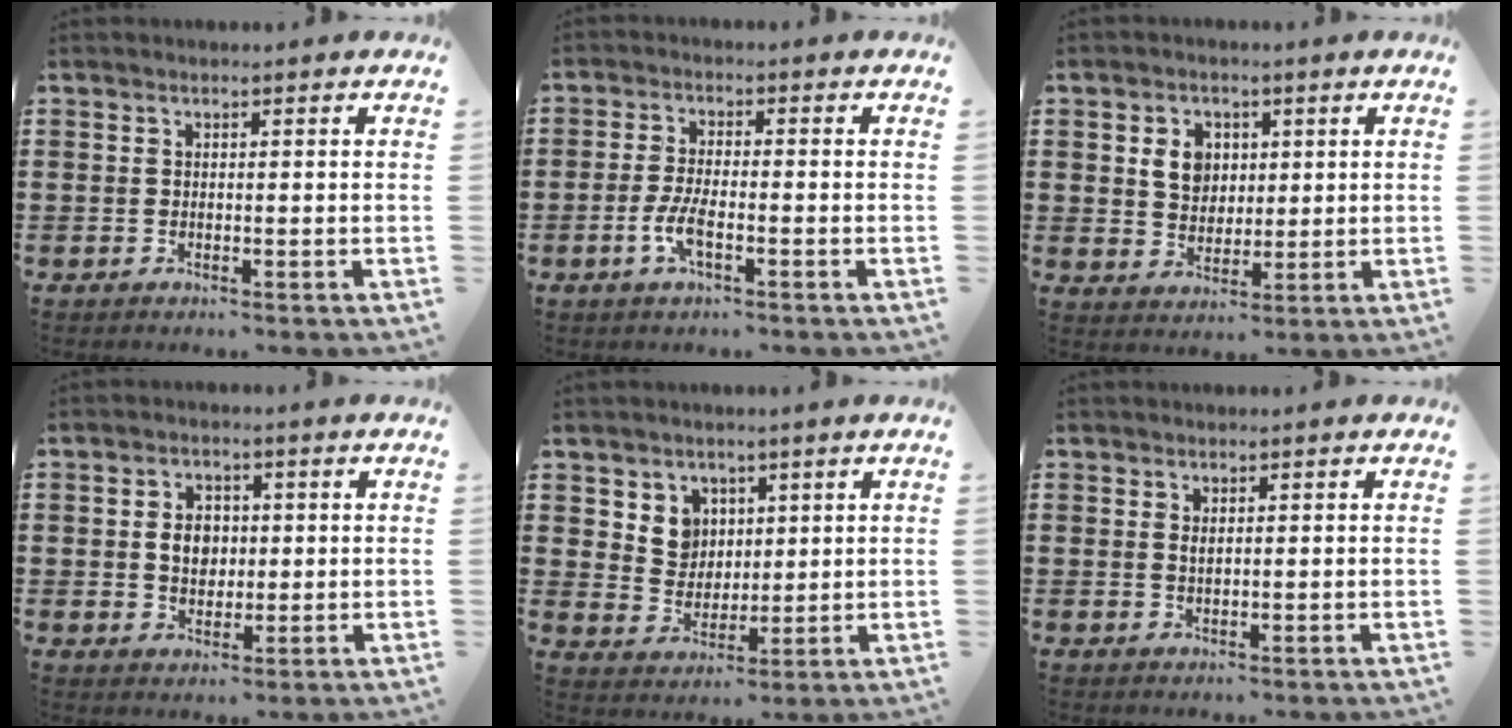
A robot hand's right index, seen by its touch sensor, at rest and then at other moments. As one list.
[{"total": 4.1, "force": [-1.5, 1.1, 3.6], "torque": [-0.082, -0.007, -0.031]}, {"total": 5.2, "force": [1.5, 4.3, 2.5], "torque": [-0.057, 0.012, 0.024]}, {"total": 4.3, "force": [0.2, 3.2, 2.8], "torque": [-0.055, 0.009, 0.000]}, {"total": 5.4, "force": [2.7, 4.6, 0.7], "torque": [-0.032, 0.007, 0.049]}, {"total": 1.0, "force": [0.4, 0.4, 0.8], "torque": [-0.018, 0.003, 0.007]}]